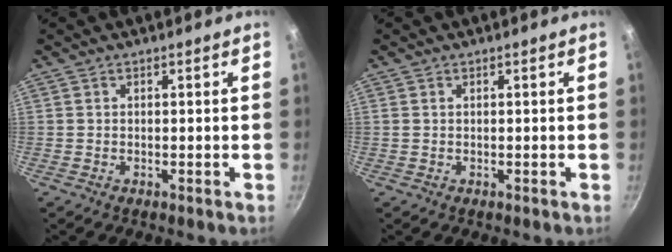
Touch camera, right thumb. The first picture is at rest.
{"total": 0.0}